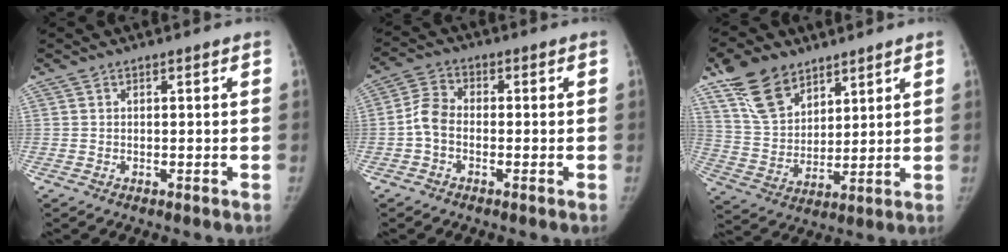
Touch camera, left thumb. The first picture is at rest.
{"total": 5.0, "force": [-1.3, 3.5, 3.4], "torque": [-0.063, 0.017, -0.038]}
{"total": 13.2, "force": [8.8, 7.7, 6.2], "torque": [-0.095, -0.031, 0.173]}